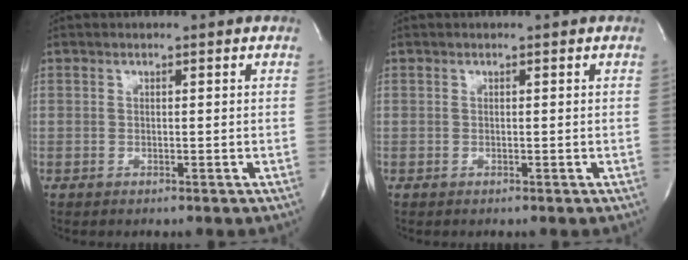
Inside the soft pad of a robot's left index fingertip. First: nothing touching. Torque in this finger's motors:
{"motor_torque": [0.00, 0.00, 0.00, 0.00]}